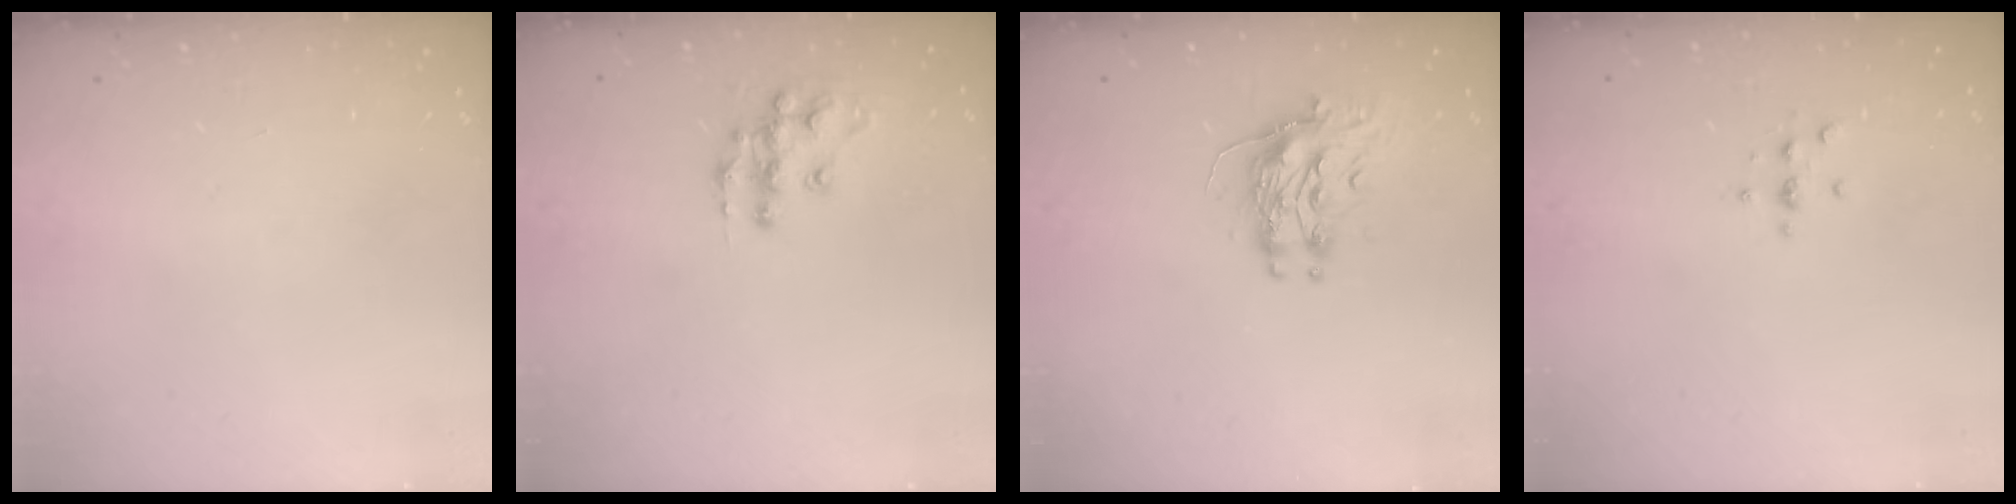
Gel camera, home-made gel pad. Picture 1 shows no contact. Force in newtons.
{"total": 11.1, "press": 11.0, "slide": 0.7}
{"total": 9.3, "press": 9.3, "slide": 0.5}
{"total": 2.1, "press": 2.1, "slide": 0.2}